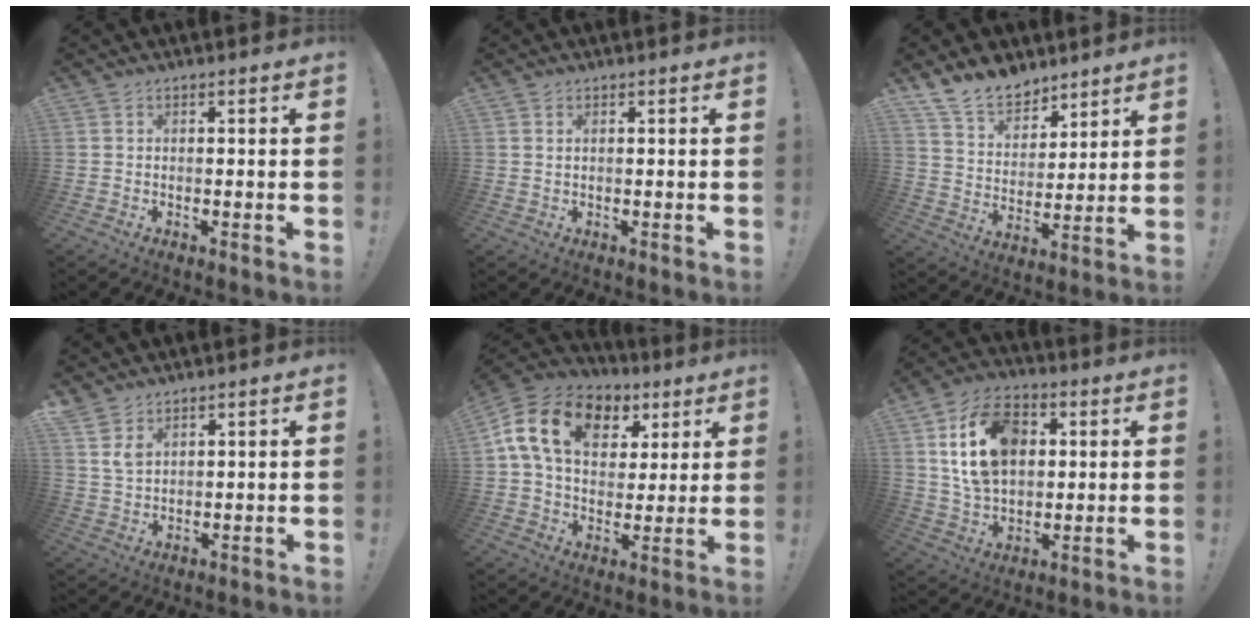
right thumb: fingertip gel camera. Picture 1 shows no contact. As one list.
[{"total": 1.1, "force": [0.6, 0.6, 0.7], "torque": [-0.016, 0.002, 0.012]}, {"total": 13.4, "force": [10.9, 6.9, 3.5], "torque": [-0.069, -0.080, 0.210]}, {"total": 4.8, "force": [3.5, 2.5, 2.2], "torque": [-0.037, -0.020, 0.066]}, {"total": 17.3, "force": [6.6, 11.6, 11.0], "torque": [-0.178, -0.008, 0.122]}, {"total": 18.2, "force": [4.9, 12.8, 11.9], "torque": [-0.198, -0.010, 0.090]}]